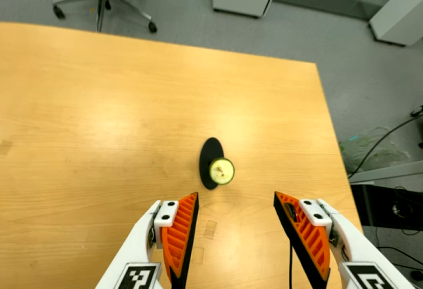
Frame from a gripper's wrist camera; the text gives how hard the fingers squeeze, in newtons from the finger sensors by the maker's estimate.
{"total": 0.0}